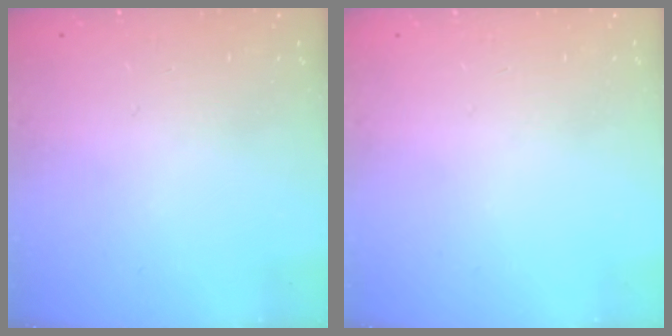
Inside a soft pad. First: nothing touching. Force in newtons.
{"total": 0.0}